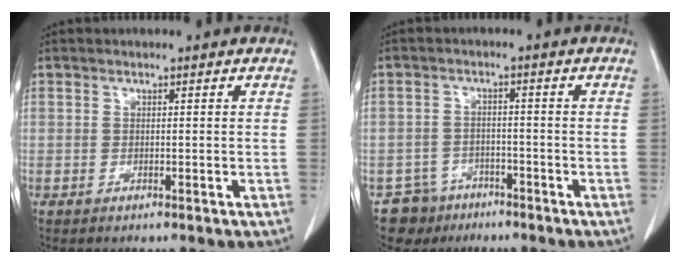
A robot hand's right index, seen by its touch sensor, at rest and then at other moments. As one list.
[{"total": 5.0, "force": [-3.5, 3.6, -0.5], "torque": [0.013, 0.009, -0.054]}]